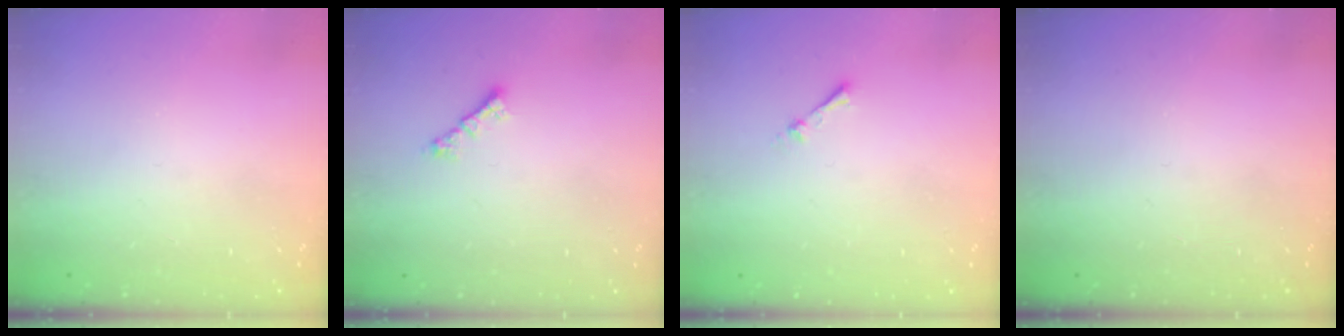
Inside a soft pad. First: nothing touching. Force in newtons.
{"total": 0.8, "press": 0.7, "slide": 0.4}
{"total": 1.7, "press": 1.7, "slide": 0.2}
{"total": 0.0}